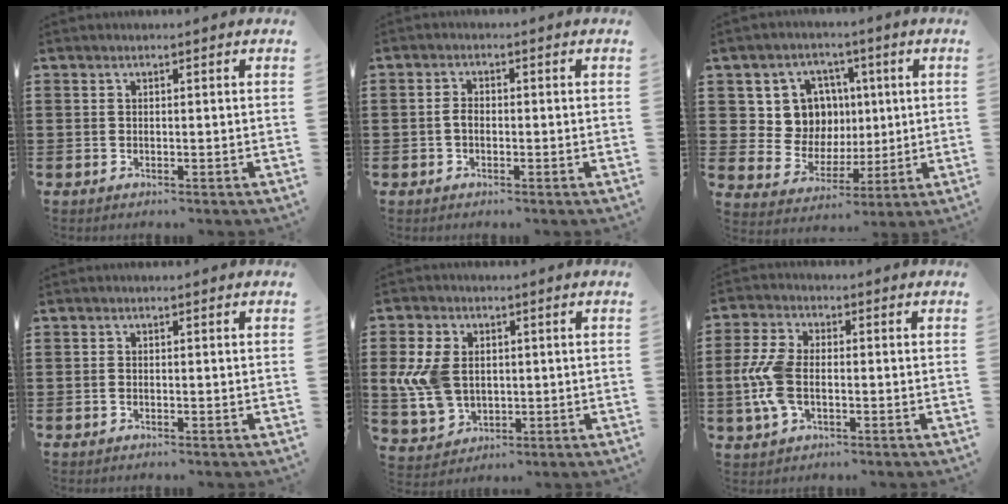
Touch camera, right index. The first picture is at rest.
{"total": 1.9, "force": [-0.5, 1.1, 1.5], "torque": [-0.036, 0.000, -0.011]}
{"total": 9.2, "force": [2.3, 8.5, 2.8], "torque": [-0.074, 0.001, 0.048]}
{"total": 0.5, "force": [-0.2, 0.2, 0.4], "torque": [-0.011, -0.003, -0.003]}
{"total": 9.2, "force": [0.8, 6.6, 6.4], "torque": [-0.178, 0.005, 0.008]}
{"total": 7.8, "force": [-0.9, 4.4, 6.3], "torque": [-0.162, -0.004, -0.025]}